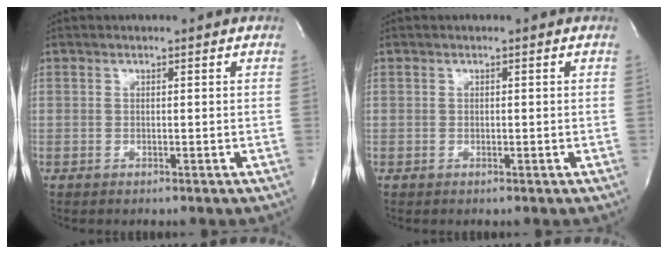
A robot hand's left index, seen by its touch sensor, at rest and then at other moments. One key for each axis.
{"total": 0.0}